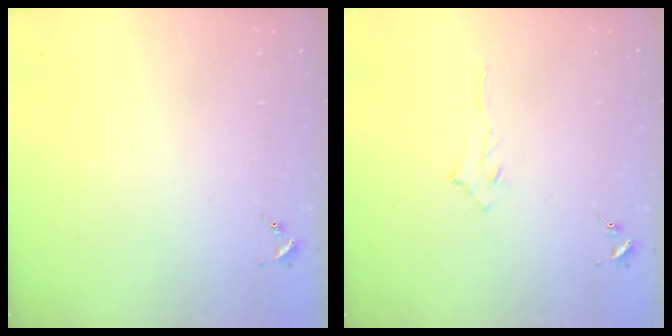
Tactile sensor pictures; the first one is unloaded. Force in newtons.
{"total": 2.9, "press": 2.9, "slide": 0.4}